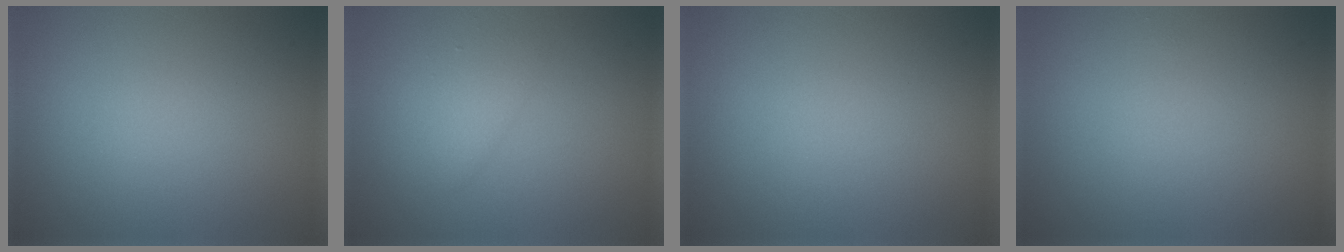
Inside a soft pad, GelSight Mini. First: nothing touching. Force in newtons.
{"total": 1.7, "press": 1.7, "slide": 0.2}
{"total": 0.0}
{"total": 0.0}